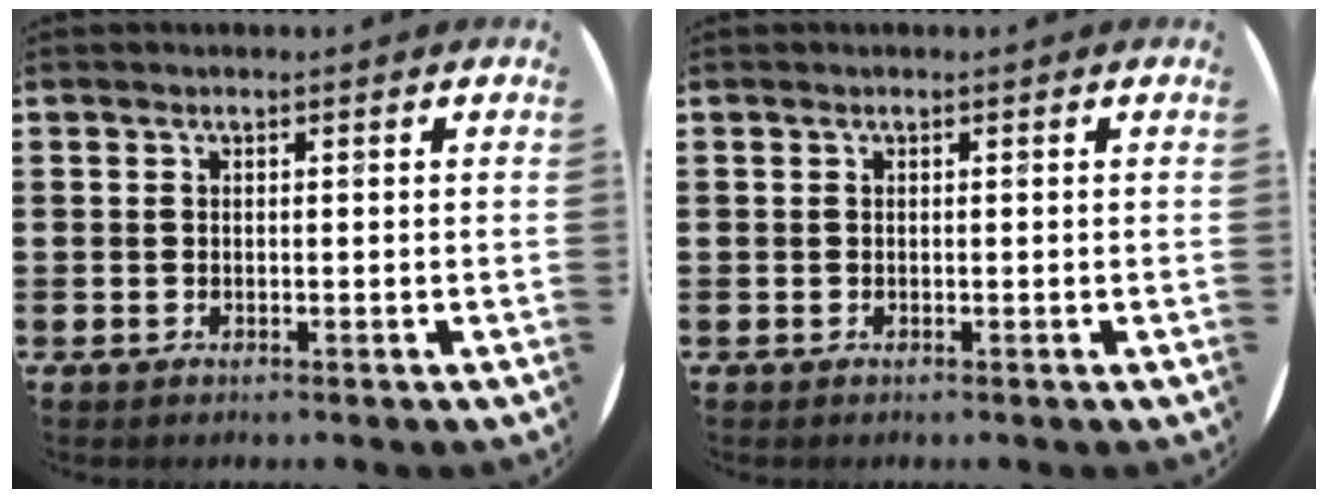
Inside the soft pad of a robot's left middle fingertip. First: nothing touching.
{"total": 0.0}